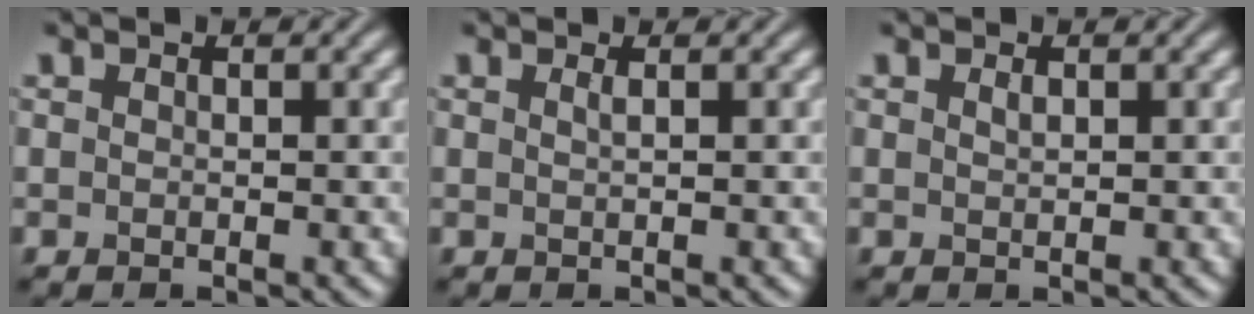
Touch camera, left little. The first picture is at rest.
{"total": 0.8, "force": [0.3, 0.3, 0.6], "torque": [-0.005, 0.002, 0.004]}
{"total": 0.6, "force": [0.4, 0.2, 0.4], "torque": [-0.009, 0.000, 0.008]}